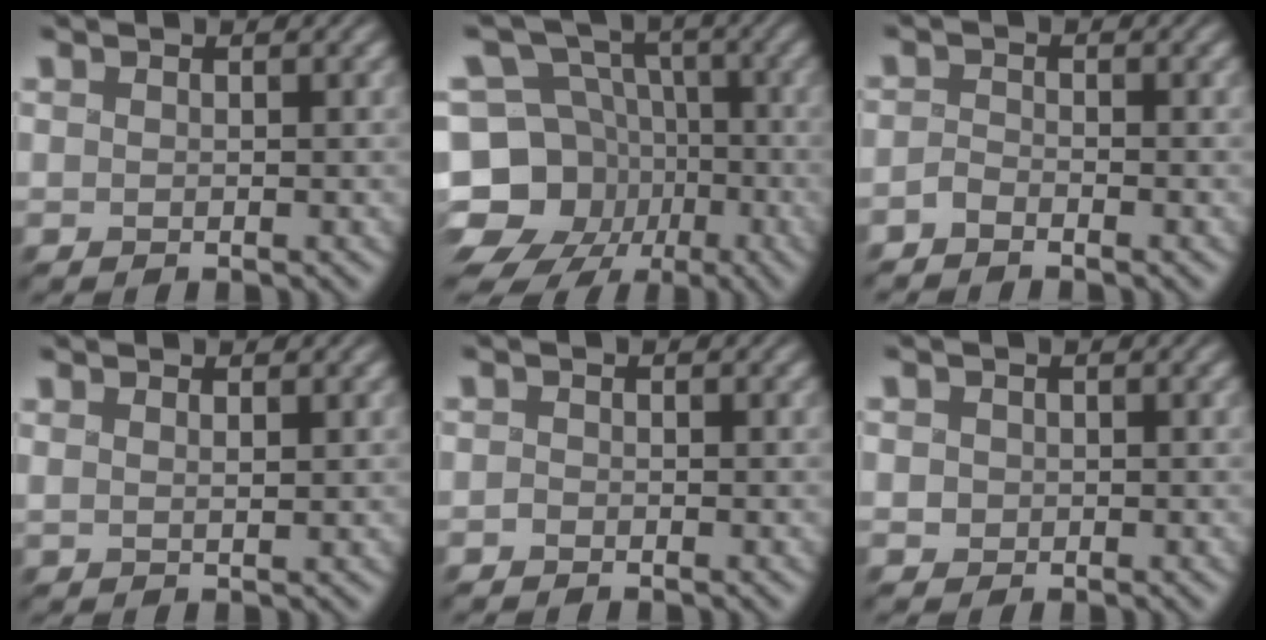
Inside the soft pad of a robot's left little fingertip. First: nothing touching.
{"total": 12.7, "force": [-5.2, 10.4, 5.2], "torque": [-0.109, -0.006, -0.106]}
{"total": 1.4, "force": [-1.4, 0.2, 0.2], "torque": [-0.002, 0.002, -0.033]}
{"total": 1.1, "force": [0.7, 0.2, 0.8], "torque": [-0.008, 0.003, 0.006]}
{"total": 0.7, "force": [-0.6, 0.3, 0.1], "torque": [0.005, -0.002, -0.018]}
{"total": 0.9, "force": [-0.3, 0.9, 0.2], "torque": [-0.003, -0.005, -0.006]}